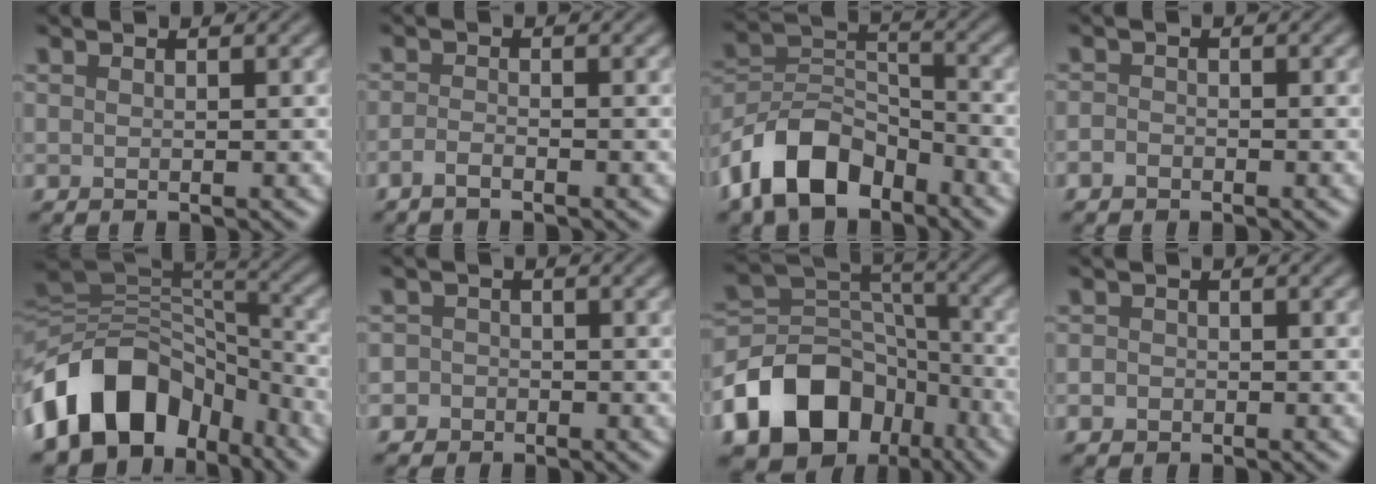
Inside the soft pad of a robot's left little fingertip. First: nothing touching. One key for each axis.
{"total": 1.2, "fx": -0.9, "fy": 0.3, "fz": 0.8, "tx": -0.018, "ty": 0.002, "tz": -0.021}
{"total": 9.0, "fx": -5.8, "fy": 4.9, "fz": 4.8, "tx": -0.087, "ty": 0.005, "tz": -0.122}
{"total": 1.1, "fx": -0.8, "fy": 0.7, "fz": 0.3, "tx": -0.004, "ty": 0.001, "tz": -0.017}
{"total": 13.2, "fx": -6.6, "fy": 8.9, "fz": 7.1, "tx": -0.134, "ty": 0.014, "tz": -0.121}
{"total": 2.4, "fx": -1.2, "fy": 2.1, "fz": 0.2, "tx": 0.025, "ty": 0.007, "tz": -0.034}
{"total": 13.2, "fx": -6.9, "fy": 9.5, "fz": 6.1, "tx": -0.131, "ty": 0.005, "tz": -0.122}
{"total": 1.2, "fx": -0.5, "fy": 1.0, "fz": 0.4, "tx": -0.002, "ty": -0.002, "tz": -0.012}